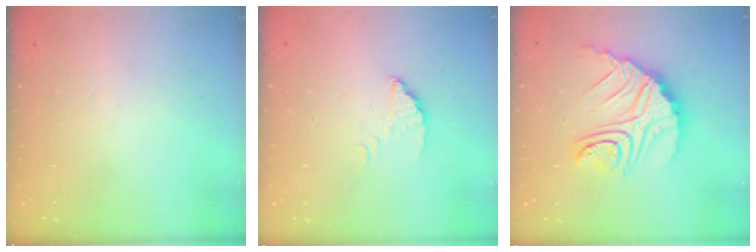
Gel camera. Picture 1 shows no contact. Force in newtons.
{"total": 2.4, "press": 2.4, "slide": 0.0}
{"total": 16.4, "press": 16.3, "slide": 1.7}